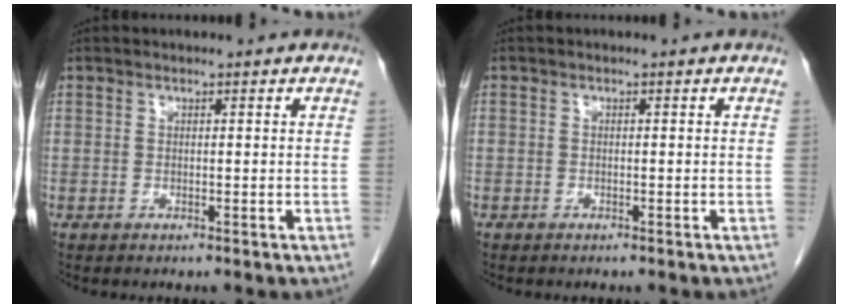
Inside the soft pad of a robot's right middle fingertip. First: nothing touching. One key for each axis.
{"total": 0.5, "fx": -0.4, "fy": 0.4, "fz": 0.0, "tx": -0.007, "ty": 0.003, "tz": -0.009}